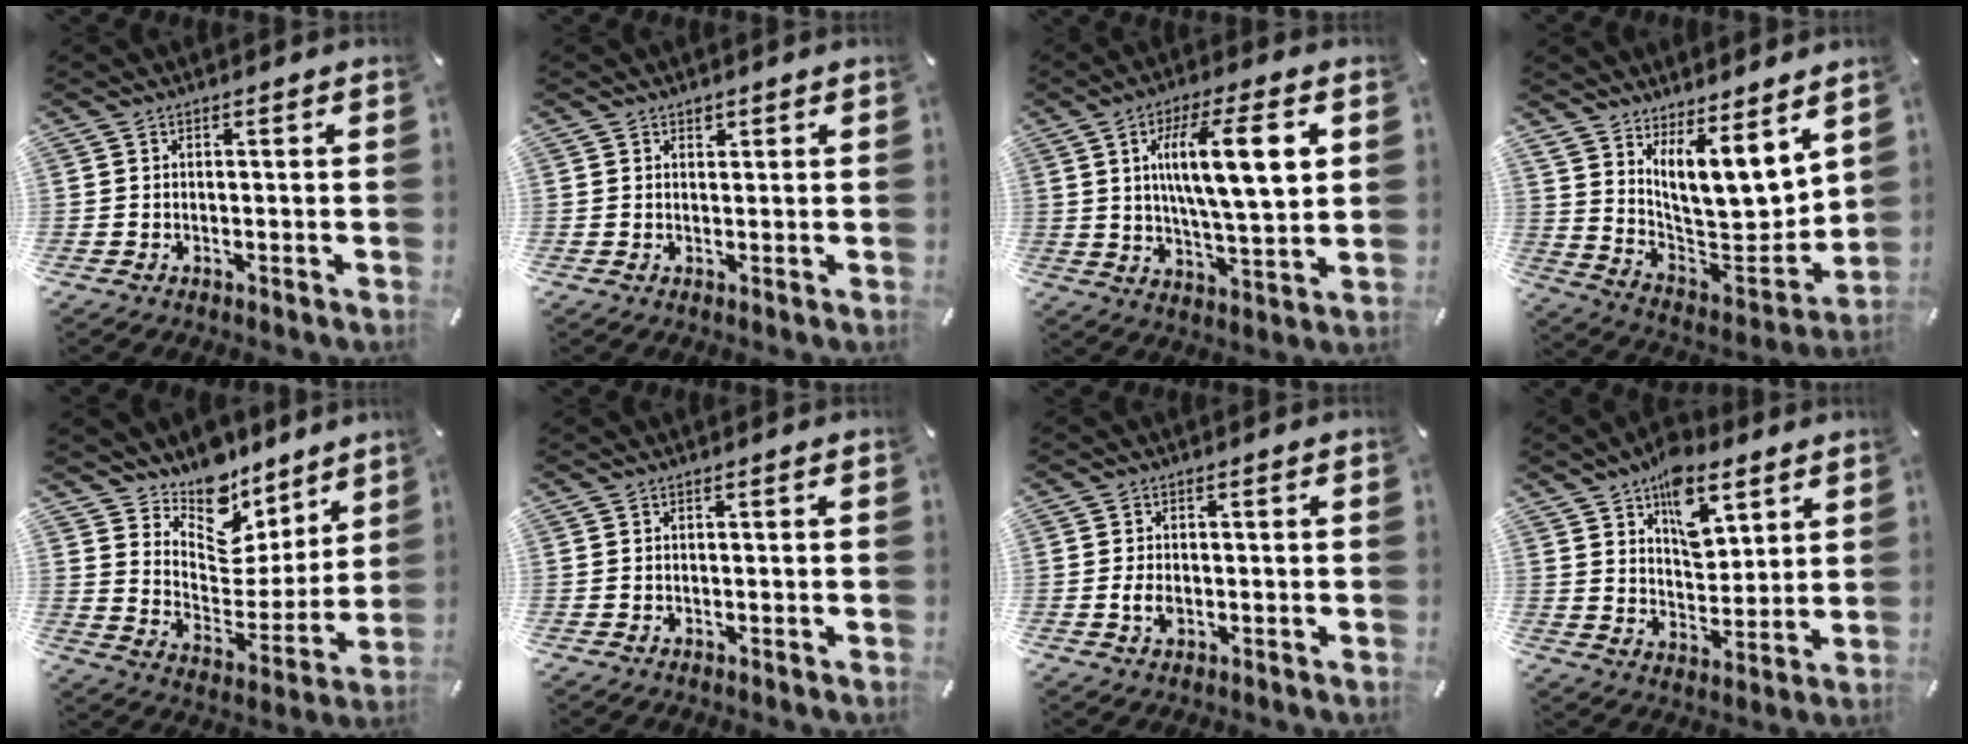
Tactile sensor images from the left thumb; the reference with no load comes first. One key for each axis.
{"total": 1.0, "fx": 0.7, "fy": 0.8, "fz": 0.1, "tx": 0.006, "ty": -0.002, "tz": 0.011}
{"total": 16.0, "fx": 4.6, "fy": 4.6, "fz": 14.6, "tx": -0.249, "ty": -0.005, "tz": 0.064}
{"total": 14.0, "fx": 8.7, "fy": 6.7, "fz": 8.8, "tx": -0.128, "ty": -0.089, "tz": 0.161}
{"total": 13.3, "fx": 11.4, "fy": 6.7, "fz": 1.1, "tx": -0.018, "ty": -0.129, "tz": 0.209}
{"total": 0.0}
{"total": 2.9, "fx": -0.5, "fy": 1.7, "fz": 2.3, "tx": -0.055, "ty": -0.002, "tz": -0.012}
{"total": 12.5, "fx": 7.8, "fy": 7.2, "fz": 6.6, "tx": -0.090, "ty": -0.038, "tz": 0.138}